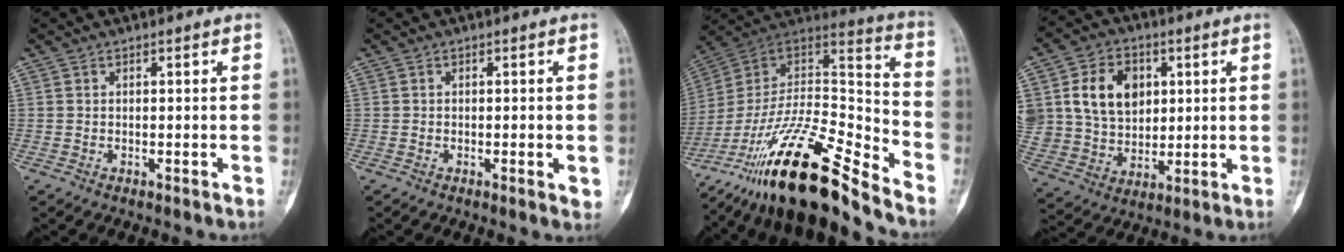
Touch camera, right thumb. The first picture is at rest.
{"total": 2.1, "force": [-0.4, 0.7, 1.9], "torque": [-0.026, -0.005, -0.004]}
{"total": 26.4, "force": [-19.6, 6.0, 16.6], "torque": [-0.282, 0.086, -0.343]}
{"total": 16.1, "force": [4.3, 12.5, 9.3], "torque": [-0.150, -0.002, 0.088]}